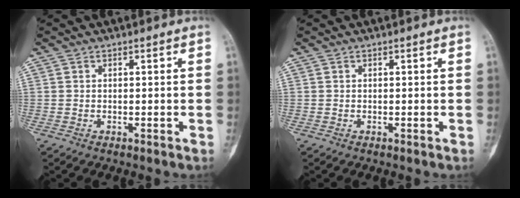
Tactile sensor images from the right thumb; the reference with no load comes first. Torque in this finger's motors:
{"motor_torque": [0.00, 0.00, 0.00, 0.00, 0.00]}